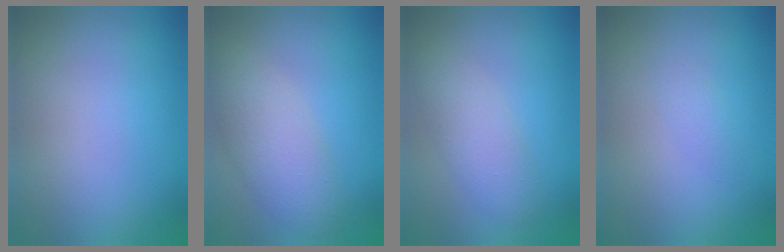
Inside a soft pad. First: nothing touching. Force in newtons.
{"total": 4.2, "press": 4.2, "slide": 0.1}
{"total": 2.8, "press": 2.8, "slide": 0.1}
{"total": 0.9, "press": 0.9, "slide": 0.0}